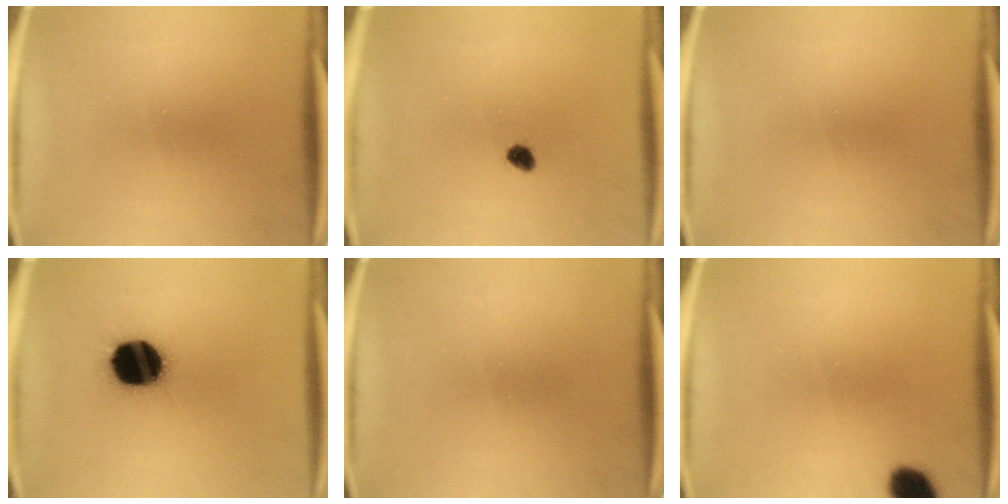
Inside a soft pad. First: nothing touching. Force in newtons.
{"total": 2.0}
{"total": 0.0}
{"total": 18.0}
{"total": 0.0}
{"total": 5.7}